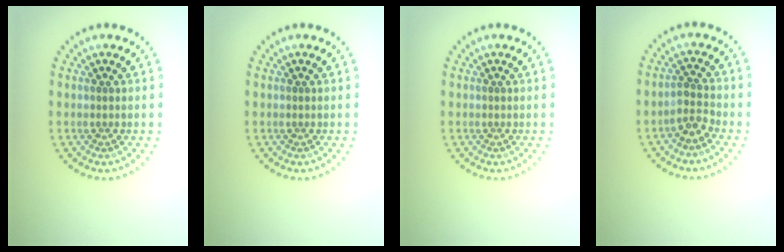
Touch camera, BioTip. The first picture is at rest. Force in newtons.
{"total": 0.0}
{"total": 0.0}
{"total": 1.9, "press": 1.5, "slide": 1.1}